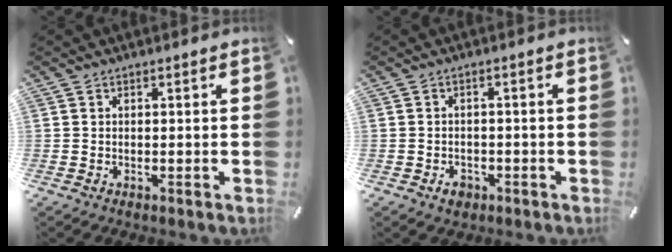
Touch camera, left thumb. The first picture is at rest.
{"total": 3.2, "force": [-1.7, 2.3, 1.5], "torque": [-0.025, 0.009, -0.031]}